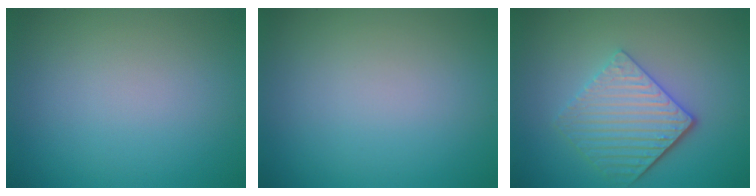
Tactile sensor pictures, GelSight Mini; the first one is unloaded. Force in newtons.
{"total": 0.0}
{"total": 4.5, "press": 3.7, "slide": 2.5}